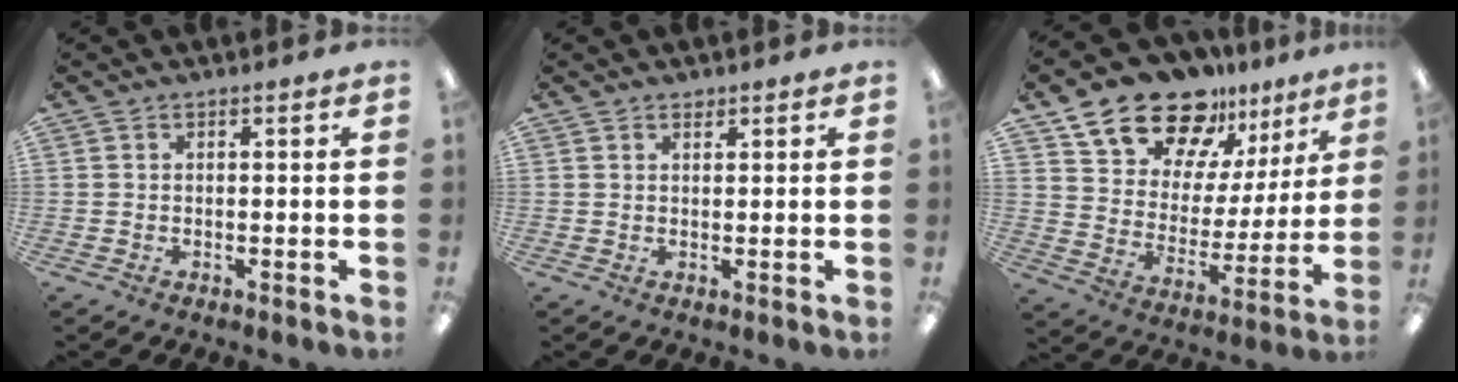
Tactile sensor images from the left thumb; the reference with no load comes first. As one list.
[{"total": 1.1, "force": [0.9, 0.7, 0.0], "torque": [0.007, -0.003, 0.015]}, {"total": 18.9, "force": [14.7, 10.1, 6.3], "torque": [-0.128, -0.096, 0.268]}]